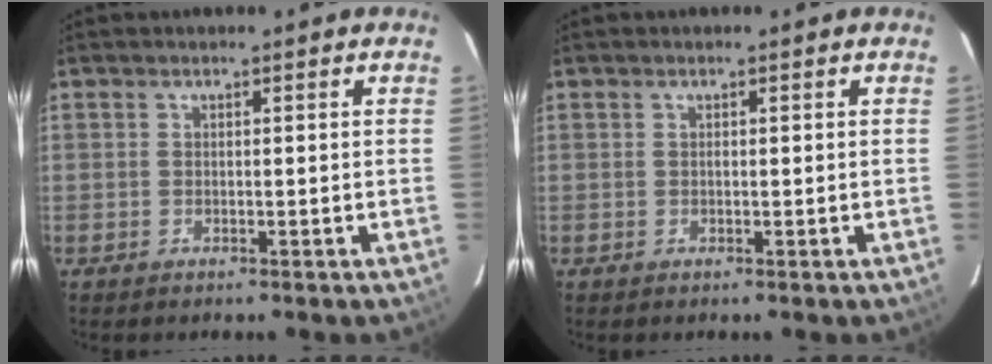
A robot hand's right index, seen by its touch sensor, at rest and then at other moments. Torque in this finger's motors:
{"motor_torque": [0.10, 0.02, 0.05, 0.02]}